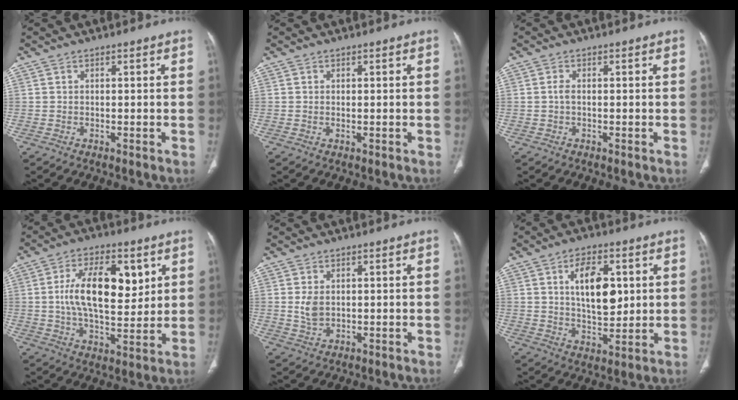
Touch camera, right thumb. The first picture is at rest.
{"total": 0.0}
{"total": 1.1, "force": [-0.1, 0.5, 0.9], "torque": [-0.016, -0.003, -0.003]}
{"total": 15.7, "force": [3.8, 7.7, 13.2], "torque": [-0.193, -0.014, 0.065]}
{"total": 3.3, "force": [0.5, 2.2, 2.4], "torque": [-0.047, -0.006, 0.014]}
{"total": 11.6, "force": [2.9, 6.3, 9.3], "torque": [-0.121, -0.017, 0.053]}